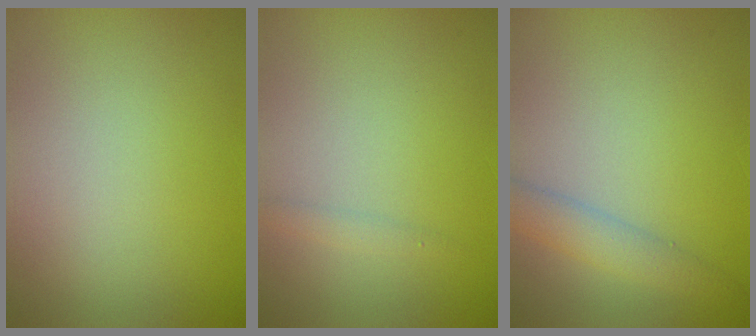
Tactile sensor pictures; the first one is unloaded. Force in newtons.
{"total": 0.8, "press": 0.8, "slide": 0.0}
{"total": 2.2, "press": 2.2, "slide": 0.1}